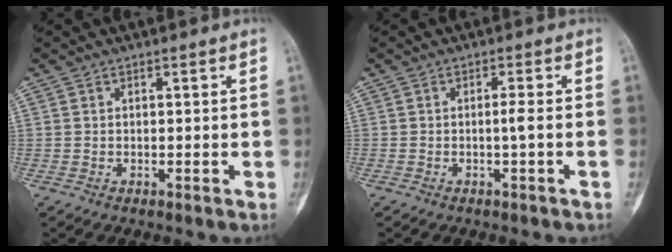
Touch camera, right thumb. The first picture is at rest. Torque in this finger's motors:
{"motor_torque": [0.42, 0.08, 0.36, -0.05, 0.12]}